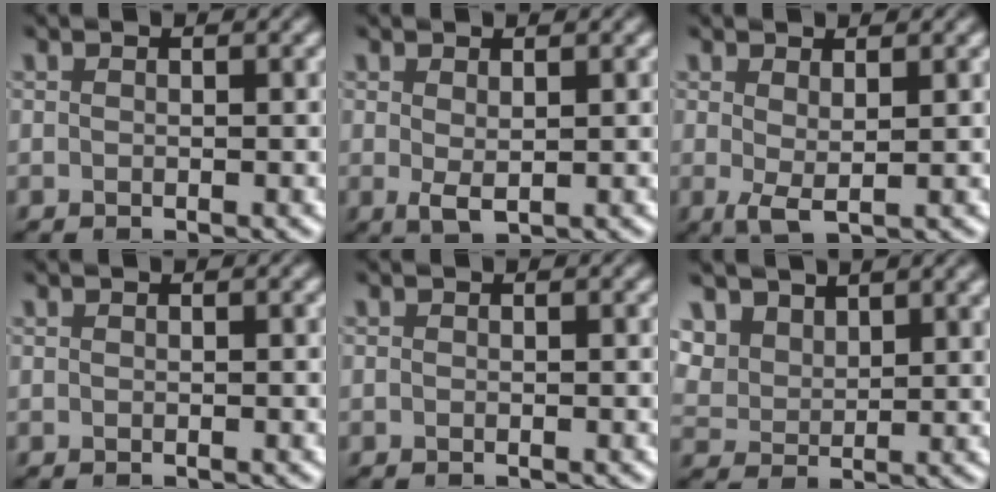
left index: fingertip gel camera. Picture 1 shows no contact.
{"total": 1.4, "force": [0.4, 0.5, 1.2], "torque": [-0.026, -0.005, 0.011]}
{"total": 1.8, "force": [0.5, 0.4, 1.7], "torque": [-0.037, -0.005, 0.010]}
{"total": 0.0}
{"total": 0.0}
{"total": 4.7, "force": [3.4, 2.5, 2.0], "torque": [-0.062, -0.003, 0.062]}